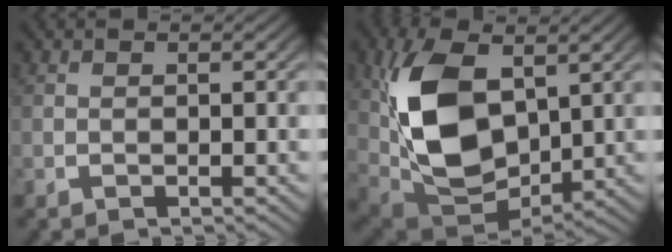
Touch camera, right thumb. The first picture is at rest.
{"total": 12.1, "force": [0.5, 7.5, 9.4], "torque": [-0.232, -0.045, 0.033]}